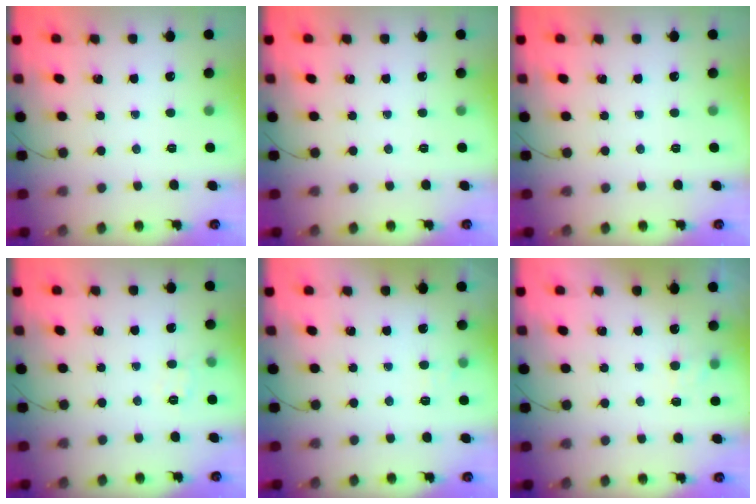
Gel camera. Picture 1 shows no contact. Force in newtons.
{"total": 0.0}
{"total": 0.0}
{"total": 5.3, "press": 5.2, "slide": 1.1}
{"total": 6.0, "press": 5.8, "slide": 1.6}
{"total": 5.6, "press": 5.5, "slide": 1.3}